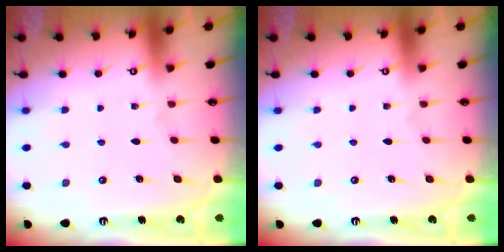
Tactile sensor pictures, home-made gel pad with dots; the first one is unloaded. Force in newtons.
{"total": 0.0}